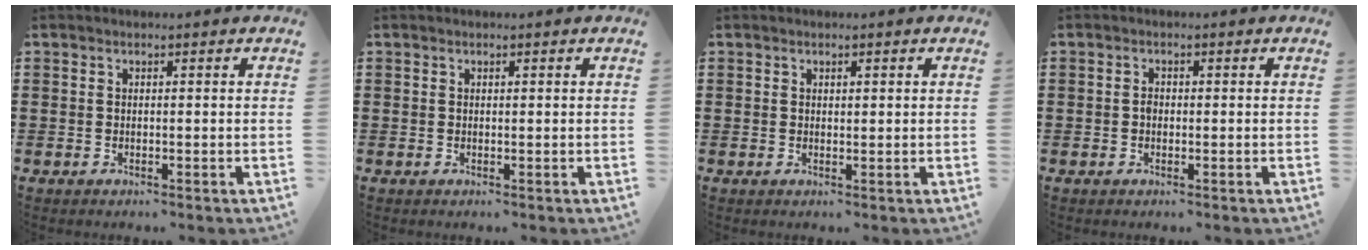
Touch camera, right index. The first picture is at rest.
{"total": 0.0}
{"total": 0.6, "force": [0.4, 0.4, 0.2], "torque": [-0.005, 0.003, 0.007]}
{"total": 1.0, "force": [-0.2, 0.7, 0.7], "torque": [-0.016, 0.000, -0.004]}